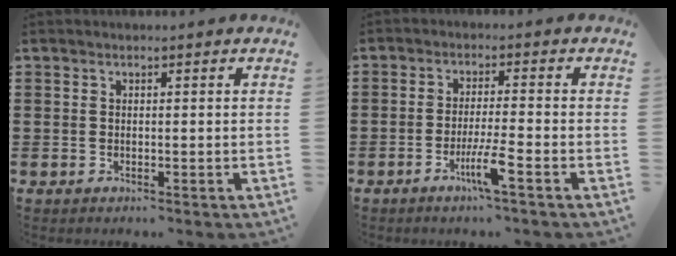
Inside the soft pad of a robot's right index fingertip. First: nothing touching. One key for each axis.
{"total": 4.9, "fx": -2.7, "fy": -0.1, "fz": 4.2, "tx": -0.082, "ty": -0.014, "tz": -0.050}